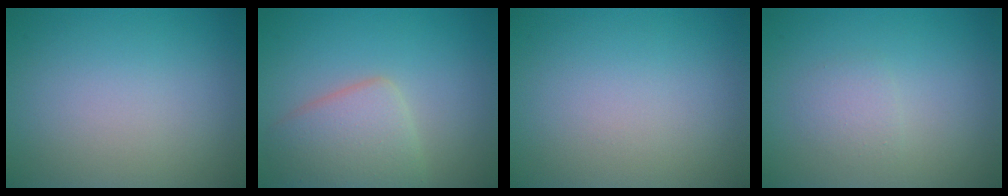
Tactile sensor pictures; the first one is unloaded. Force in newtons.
{"total": 4.3, "press": 4.3, "slide": 0.3}
{"total": 0.0}
{"total": 1.4, "press": 1.4, "slide": 0.0}